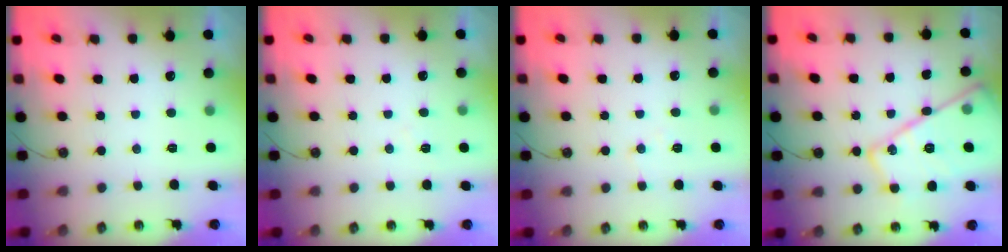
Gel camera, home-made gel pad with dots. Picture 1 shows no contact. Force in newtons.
{"total": 3.4, "press": 3.3, "slide": 0.6}
{"total": 5.1, "press": 5.0, "slide": 0.8}
{"total": 21.5, "press": 21.4, "slide": 2.0}